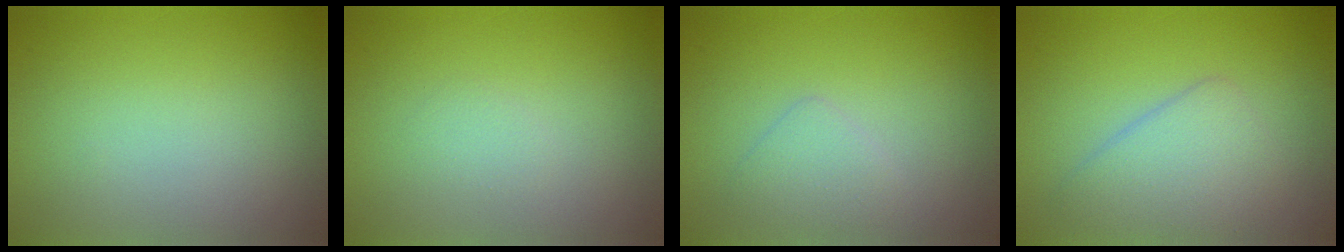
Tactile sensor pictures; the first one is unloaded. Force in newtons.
{"total": 0.8, "press": 0.8, "slide": 0.1}
{"total": 1.7, "press": 1.7, "slide": 0.1}
{"total": 3.4, "press": 3.4, "slide": 0.0}